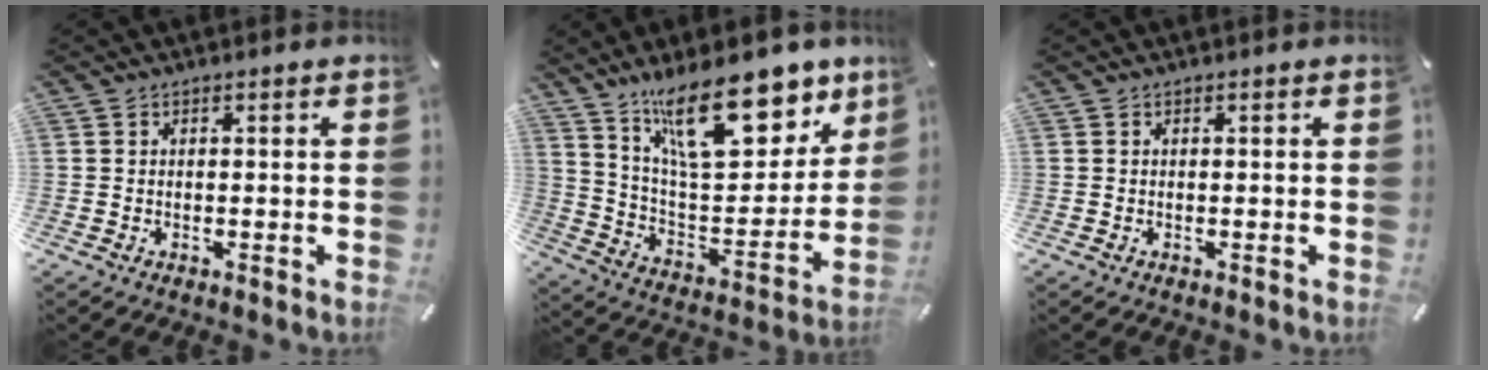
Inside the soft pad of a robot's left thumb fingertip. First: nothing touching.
{"total": 24.8, "force": [15.5, 11.0, 15.9], "torque": [-0.237, -0.096, 0.269]}
{"total": 0.0}